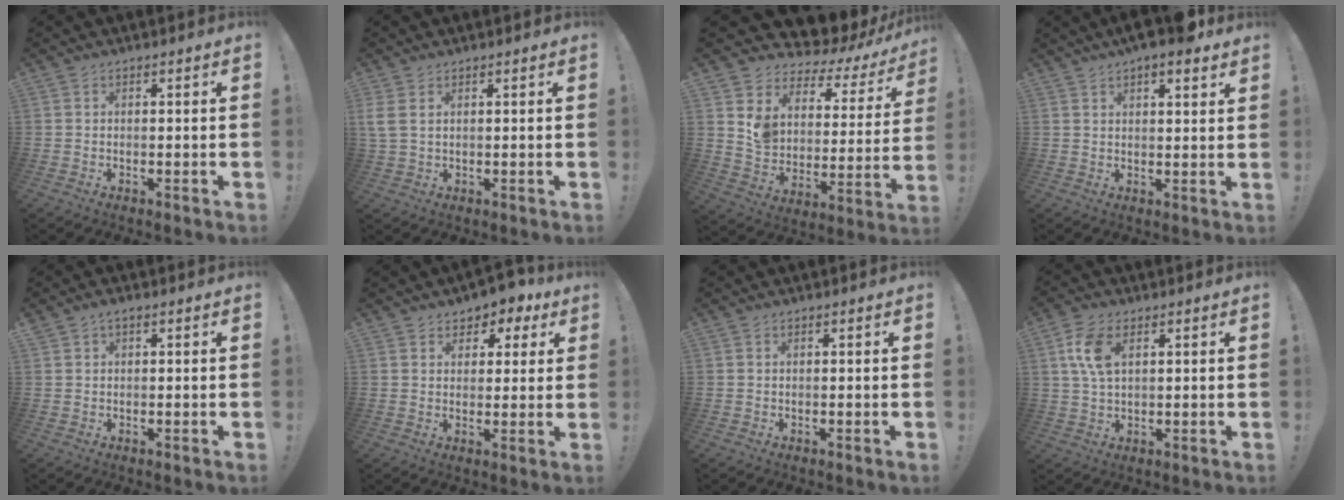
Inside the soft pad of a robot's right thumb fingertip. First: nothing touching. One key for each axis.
{"total": 4.0, "fx": 1.7, "fy": 2.4, "fz": 2.7, "tx": -0.058, "ty": -0.002, "tz": 0.035}
{"total": 8.0, "fx": 5.9, "fy": 4.3, "fz": 3.3, "tx": -0.067, "ty": -0.072, "tz": 0.097}
{"total": 6.7, "fx": 5.2, "fy": 1.5, "fz": 3.9, "tx": -0.054, "ty": -0.028, "tz": 0.088}
{"total": 1.6, "fx": 0.8, "fy": 0.9, "fz": 1.0, "tx": -0.023, "ty": 0.003, "tz": 0.017}
{"total": 4.9, "fx": 2.5, "fy": 3.9, "fz": 1.5, "tx": 0.001, "ty": -0.025, "tz": 0.043}
{"total": 0.0}
{"total": 8.1, "fx": 2.9, "fy": 4.4, "fz": 6.2, "tx": -0.122, "ty": -0.002, "tz": 0.053}